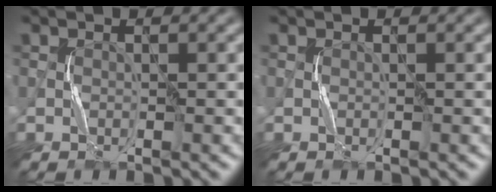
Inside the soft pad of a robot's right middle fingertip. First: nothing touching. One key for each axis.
{"total": 0.0}